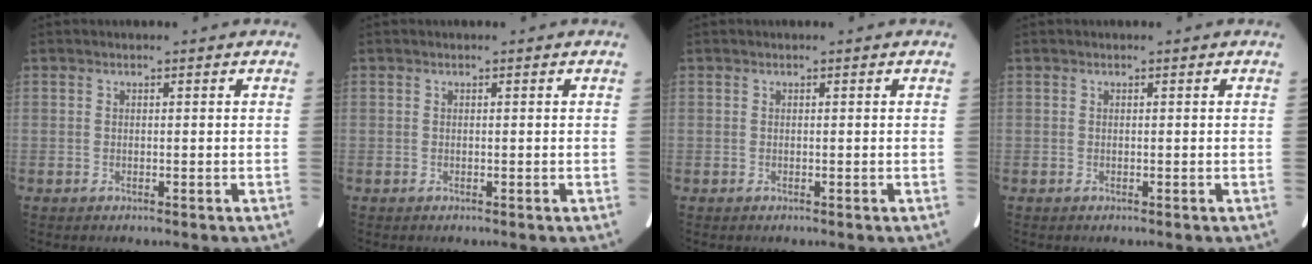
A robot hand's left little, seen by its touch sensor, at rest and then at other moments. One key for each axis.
{"total": 0.0}
{"total": 0.0}
{"total": 0.0}